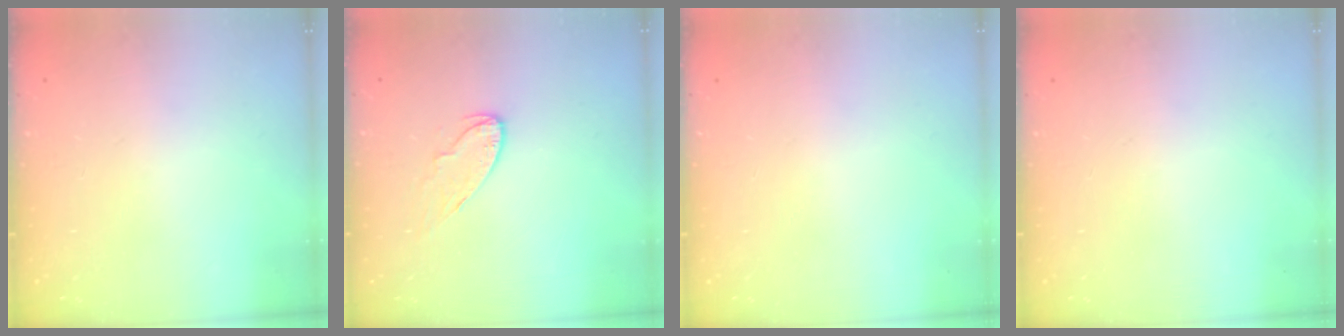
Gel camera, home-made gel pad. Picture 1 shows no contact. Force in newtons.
{"total": 6.4, "press": 6.4, "slide": 0.3}
{"total": 0.0}
{"total": 0.0}